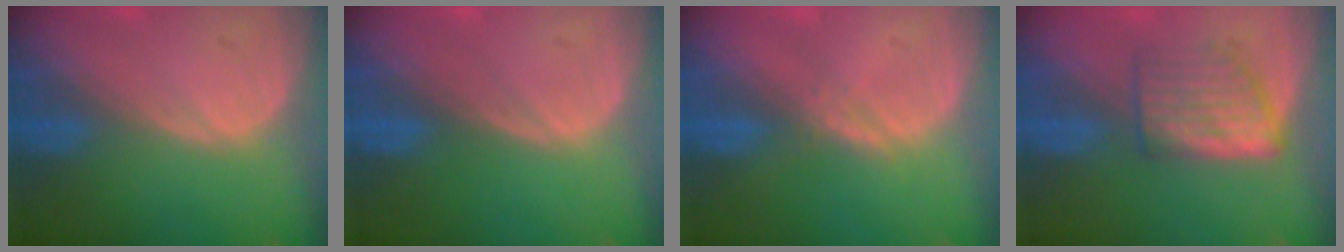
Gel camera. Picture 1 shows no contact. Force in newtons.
{"total": 0.0}
{"total": 1.1, "press": 1.1, "slide": 0.1}
{"total": 5.8, "press": 5.4, "slide": 2.1}